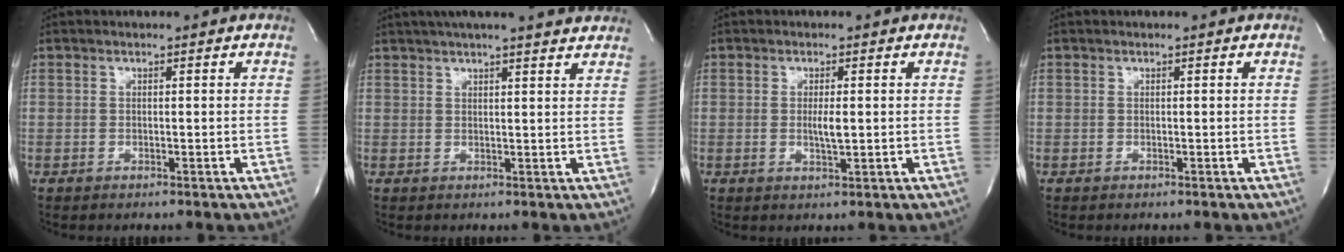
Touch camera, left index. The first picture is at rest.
{"total": 13.7, "force": [12.1, 1.1, 6.2], "torque": [-0.097, 0.031, 0.154]}
{"total": 2.4, "force": [0.0, 0.5, 2.4], "torque": [-0.047, -0.003, 0.000]}
{"total": 0.0}